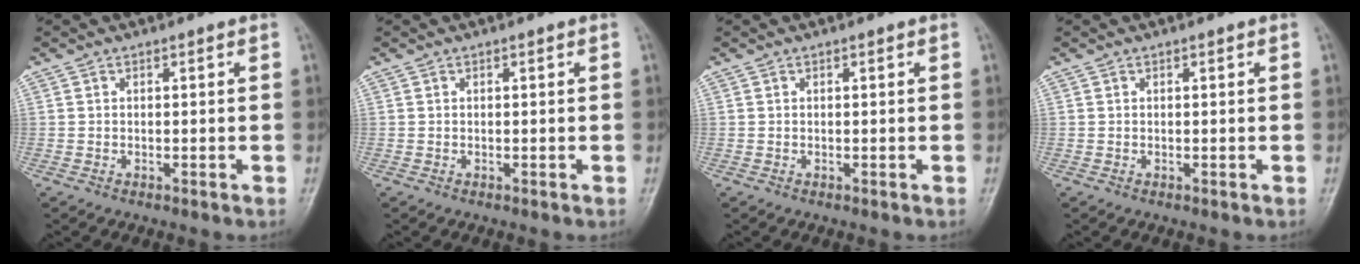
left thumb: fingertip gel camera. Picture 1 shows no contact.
{"total": 0.0}
{"total": 0.0}
{"total": 0.0}